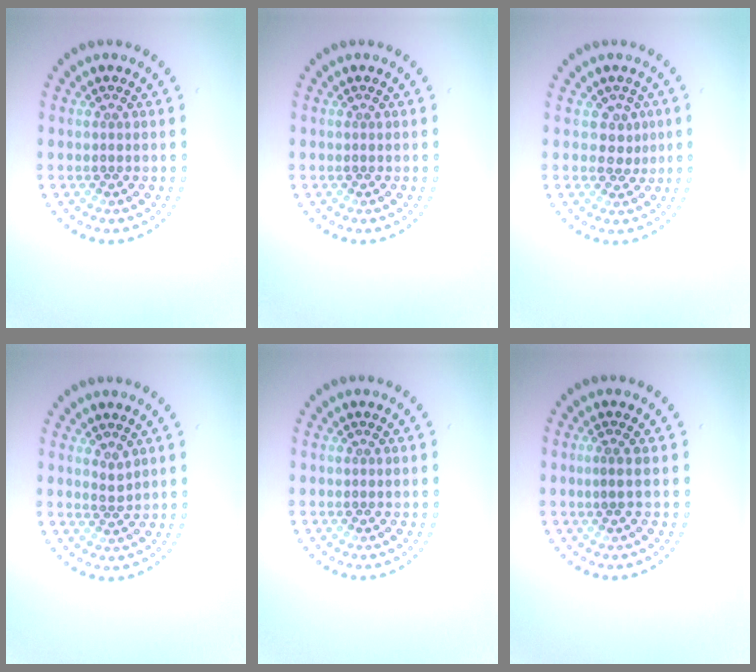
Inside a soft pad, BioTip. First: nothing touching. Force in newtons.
{"total": 0.0}
{"total": 1.6, "press": 1.4, "slide": 0.9}
{"total": 1.2, "press": 0.9, "slide": 0.8}
{"total": 0.0}
{"total": 0.6, "press": 0.4, "slide": 0.5}